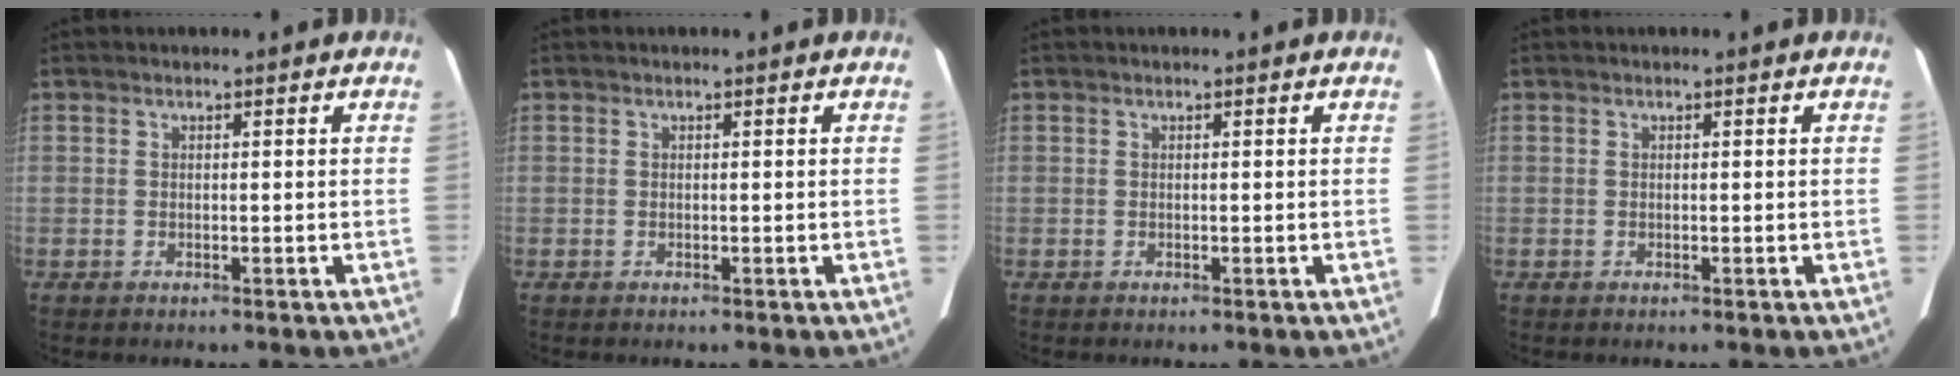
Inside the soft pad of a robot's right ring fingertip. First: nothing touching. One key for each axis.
{"total": 0.0}
{"total": 0.0}
{"total": 0.0}